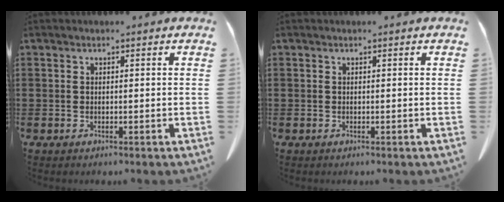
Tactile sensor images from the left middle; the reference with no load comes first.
{"total": 0.0}